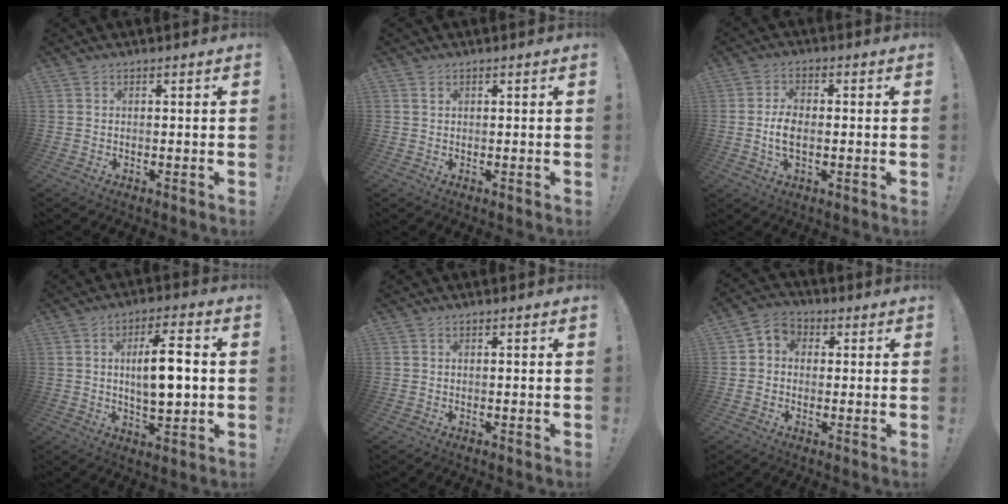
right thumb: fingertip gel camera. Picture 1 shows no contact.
{"total": 0.9, "force": [0.4, 0.6, 0.5], "torque": [-0.003, -0.003, 0.007]}
{"total": 5.3, "force": [-0.4, 2.9, 4.4], "torque": [-0.072, 0.000, -0.009]}
{"total": 11.1, "force": [0.7, 3.9, 10.4], "torque": [-0.157, 0.002, 0.006]}
{"total": 0.0}
{"total": 4.5, "force": [-0.6, 4.0, 2.0], "torque": [-0.029, 0.011, -0.010]}